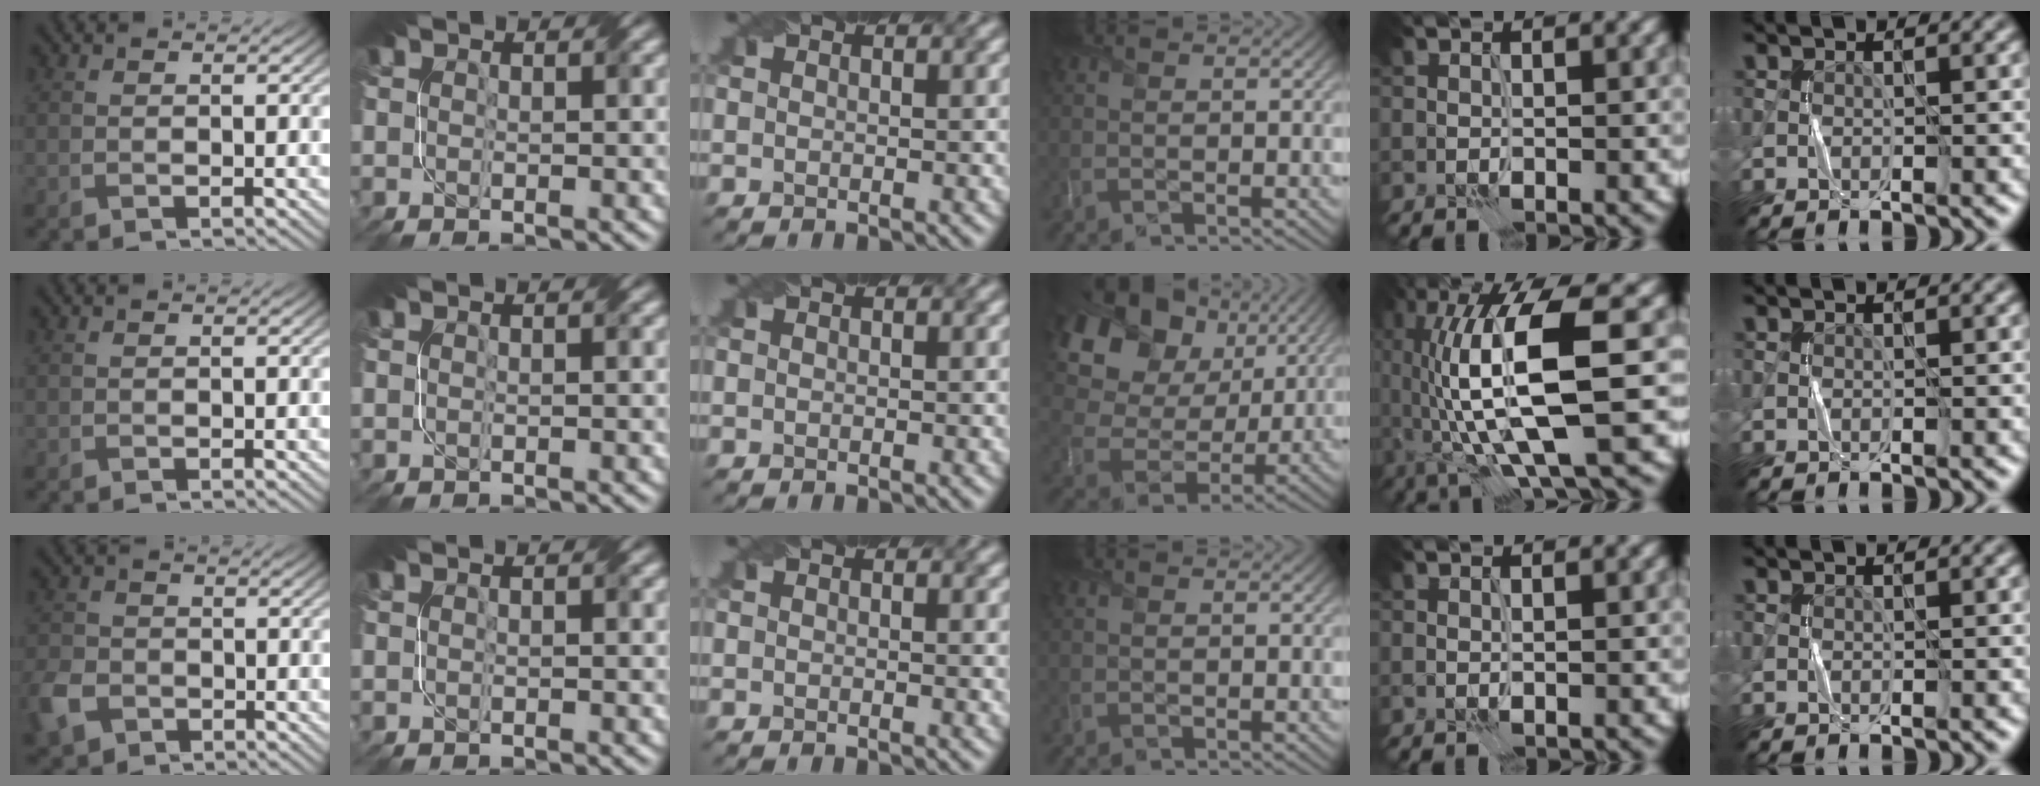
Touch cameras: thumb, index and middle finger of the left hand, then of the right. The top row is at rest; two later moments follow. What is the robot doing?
{"motion": "fold", "object": "napkin"}